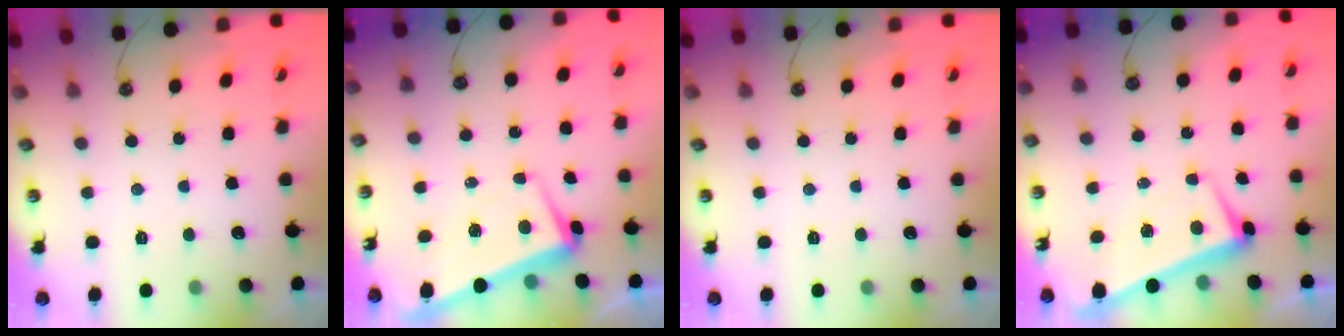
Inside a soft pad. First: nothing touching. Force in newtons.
{"total": 1.7, "press": 1.0, "slide": 1.4}
{"total": 0.0}
{"total": 2.0, "press": 1.8, "slide": 0.9}